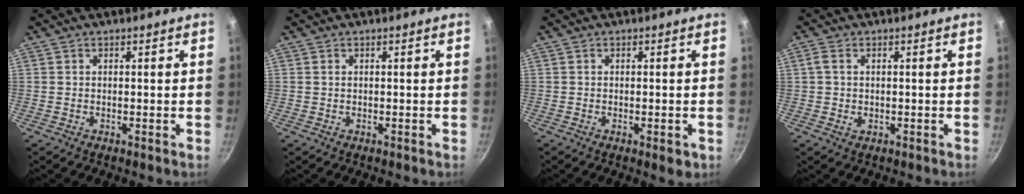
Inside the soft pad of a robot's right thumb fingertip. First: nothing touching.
{"total": 0.5, "force": [0.2, 0.4, 0.4], "torque": [-0.006, 0.001, 0.002]}
{"total": 2.6, "force": [-0.9, 1.0, 2.3], "torque": [-0.034, -0.006, -0.013]}
{"total": 2.3, "force": [0.3, 1.5, 1.7], "torque": [-0.037, 0.004, 0.003]}